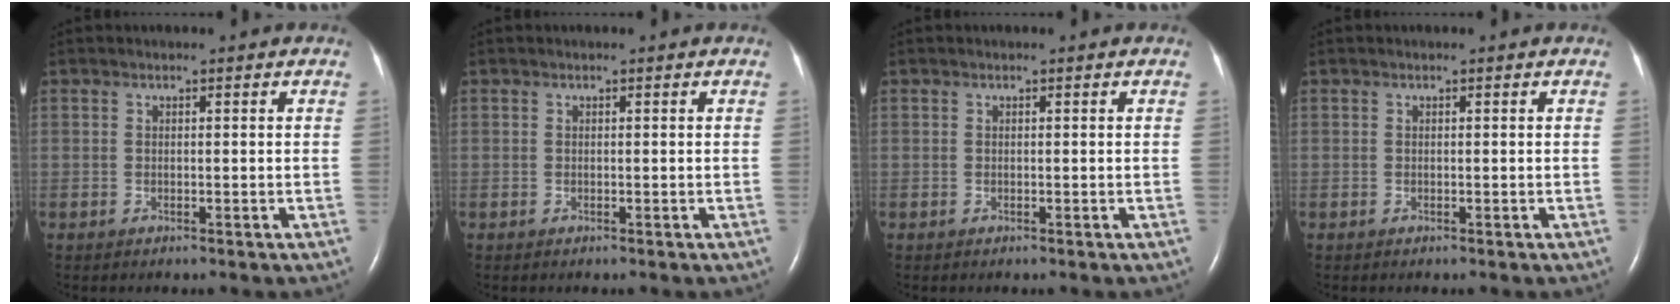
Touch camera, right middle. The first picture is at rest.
{"total": 0.0}
{"total": 0.0}
{"total": 0.0}